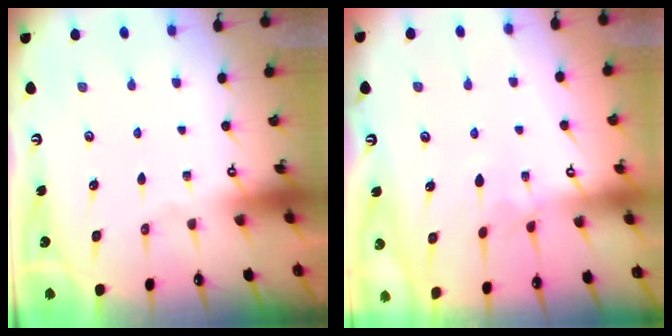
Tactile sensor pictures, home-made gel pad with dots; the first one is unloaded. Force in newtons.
{"total": 2.7, "press": 2.7, "slide": 0.2}